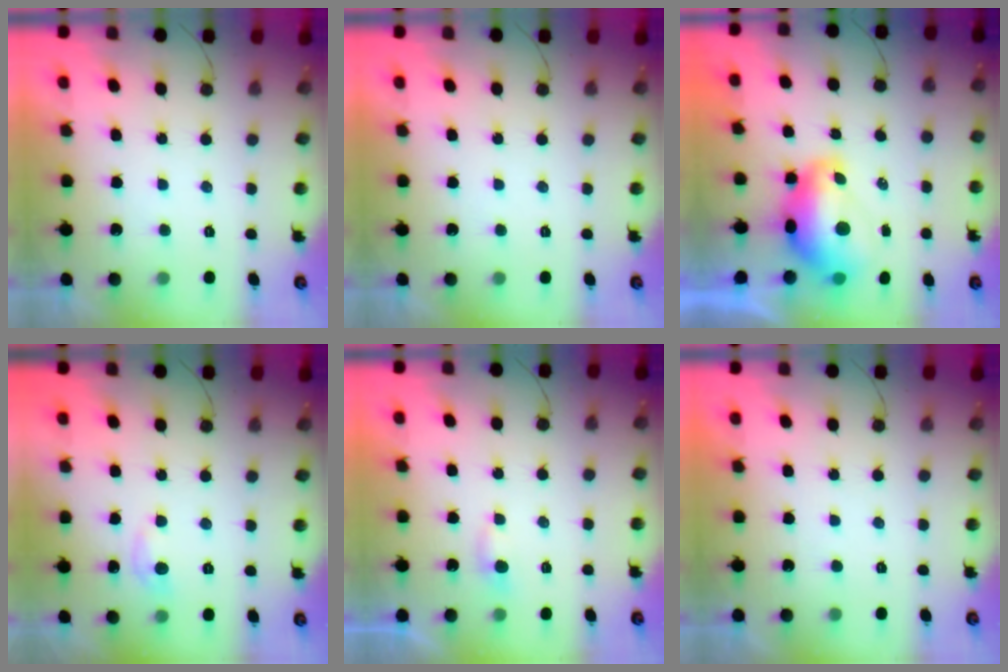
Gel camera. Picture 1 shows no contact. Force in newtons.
{"total": 0.0}
{"total": 11.5, "press": 11.4, "slide": 1.2}
{"total": 5.1, "press": 5.1, "slide": 0.6}
{"total": 2.4, "press": 2.4, "slide": 0.3}
{"total": 0.0}